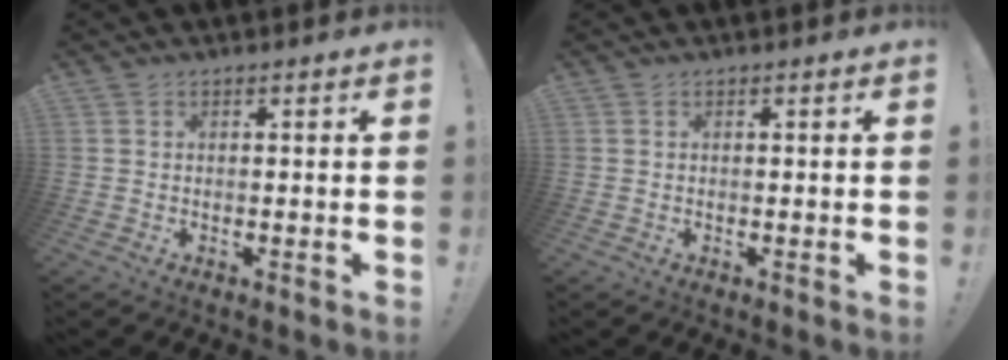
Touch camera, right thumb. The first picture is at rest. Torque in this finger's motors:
{"motor_torque": [0.00, 0.00, 0.20, -0.08, -0.03]}